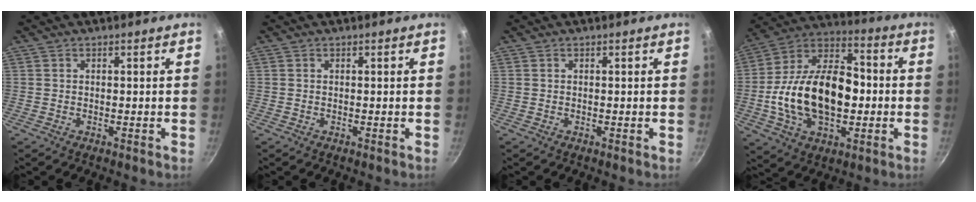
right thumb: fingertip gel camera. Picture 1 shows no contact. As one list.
[{"total": 0.0}, {"total": 0.0}, {"total": 22.6, "force": [-2.2, 13.9, 17.6], "torque": [-0.288, 0.039, -0.044]}]